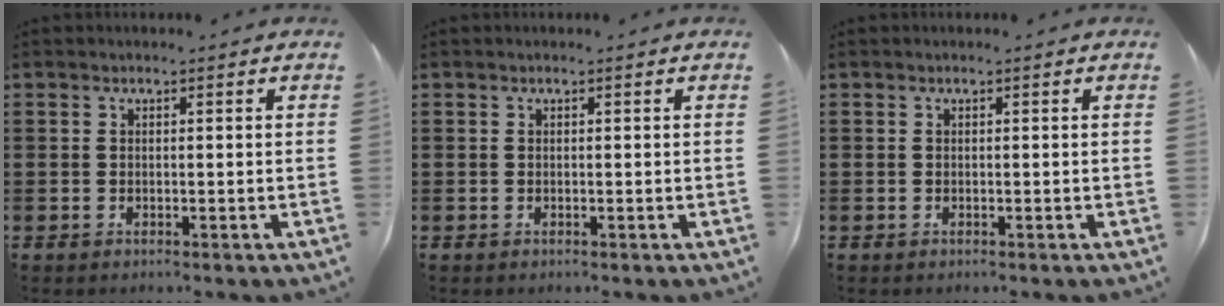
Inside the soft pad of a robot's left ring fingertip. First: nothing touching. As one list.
[{"total": 0.0}, {"total": 0.0}]